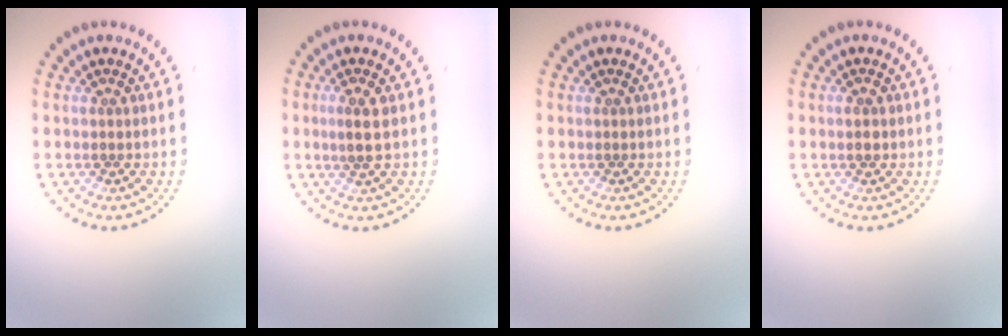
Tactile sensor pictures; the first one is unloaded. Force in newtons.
{"total": 2.0, "press": 1.9, "slide": 0.6}
{"total": 0.0}
{"total": 1.5, "press": 1.5, "slide": 0.2}